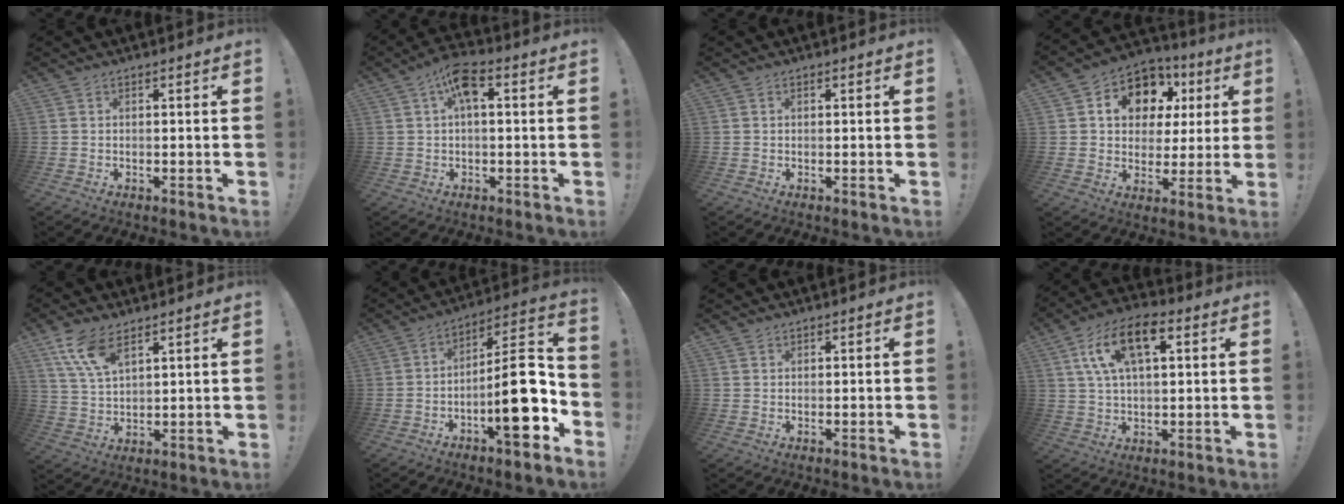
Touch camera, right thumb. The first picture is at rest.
{"total": 7.6, "force": [1.8, 3.1, 6.7], "torque": [-0.118, 0.006, 0.032]}
{"total": 0.0}
{"total": 12.1, "force": [5.2, 9.5, 5.5], "torque": [-0.091, -0.030, 0.105]}
{"total": 10.2, "force": [6.4, 4.6, 6.4], "torque": [-0.120, -0.022, 0.123]}
{"total": 20.3, "force": [-5.0, 6.5, 18.6], "torque": [-0.265, 0.034, -0.074]}
{"total": 0.9, "force": [0.8, 0.4, 0.1], "torque": [0.005, -0.004, 0.014]}
{"total": 14.3, "force": [5.3, 7.1, 11.2], "torque": [-0.196, 0.004, 0.095]}